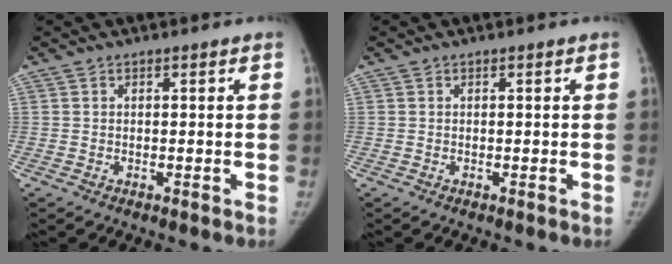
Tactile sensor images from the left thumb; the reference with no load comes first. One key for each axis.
{"total": 0.0}